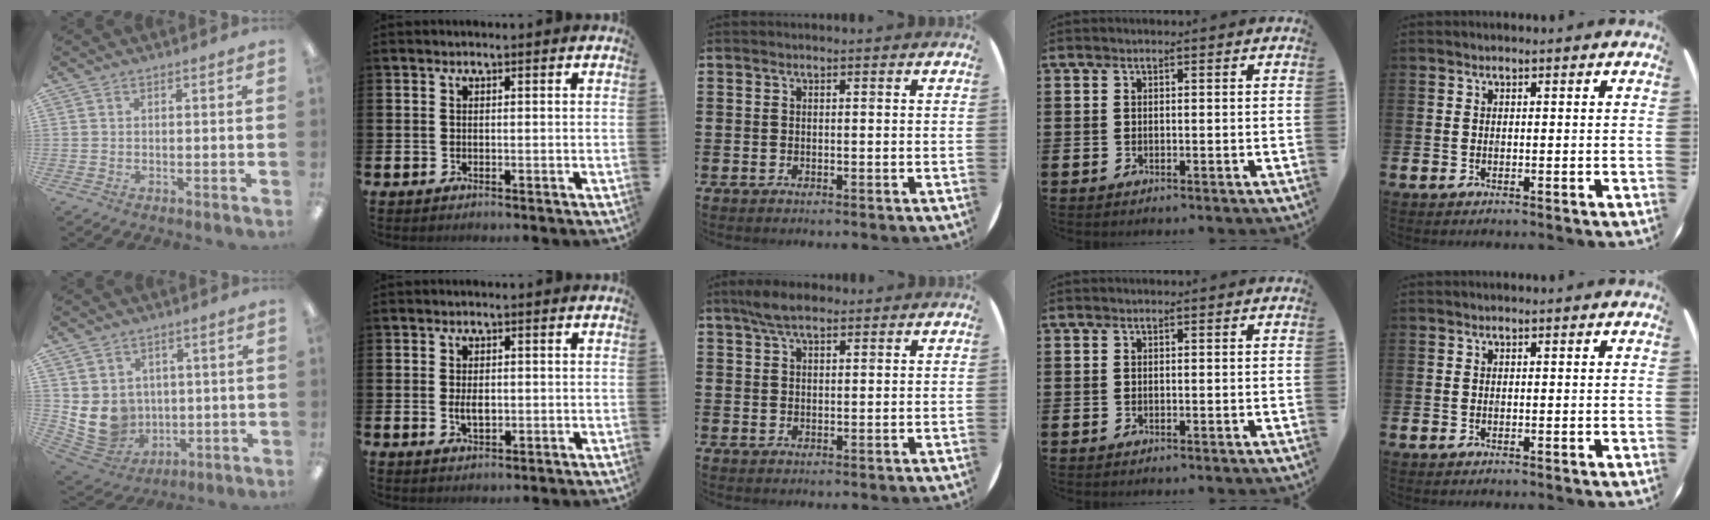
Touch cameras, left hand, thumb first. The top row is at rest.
{"thumb": {"total": 9.5, "force": [1.0, 8.9, 3.1], "torque": [-0.089, -0.013, 0.028]}, "index": {"total": 2.6, "force": [0.0, 1.4, 2.1], "torque": [-0.032, 0.000, -0.003]}, "middle": {"total": 4.3, "force": [3.2, 1.5, 2.5], "torque": [-0.056, 0.006, 0.059]}}